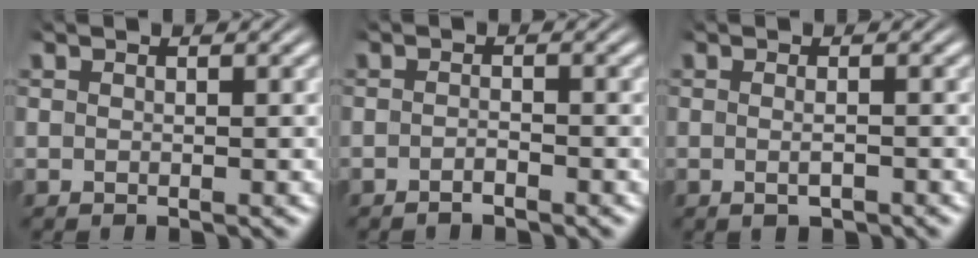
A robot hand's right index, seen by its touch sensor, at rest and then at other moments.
{"total": 1.4, "force": [-1.4, 0.1, 0.4], "torque": [-0.010, -0.002, -0.025]}
{"total": 1.5, "force": [-1.1, 0.3, 1.0], "torque": [-0.020, -0.005, -0.014]}